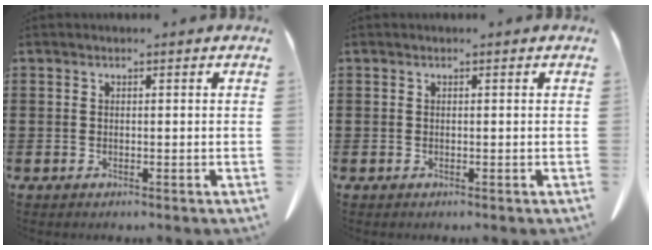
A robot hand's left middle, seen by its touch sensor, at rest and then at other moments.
{"total": 0.0}